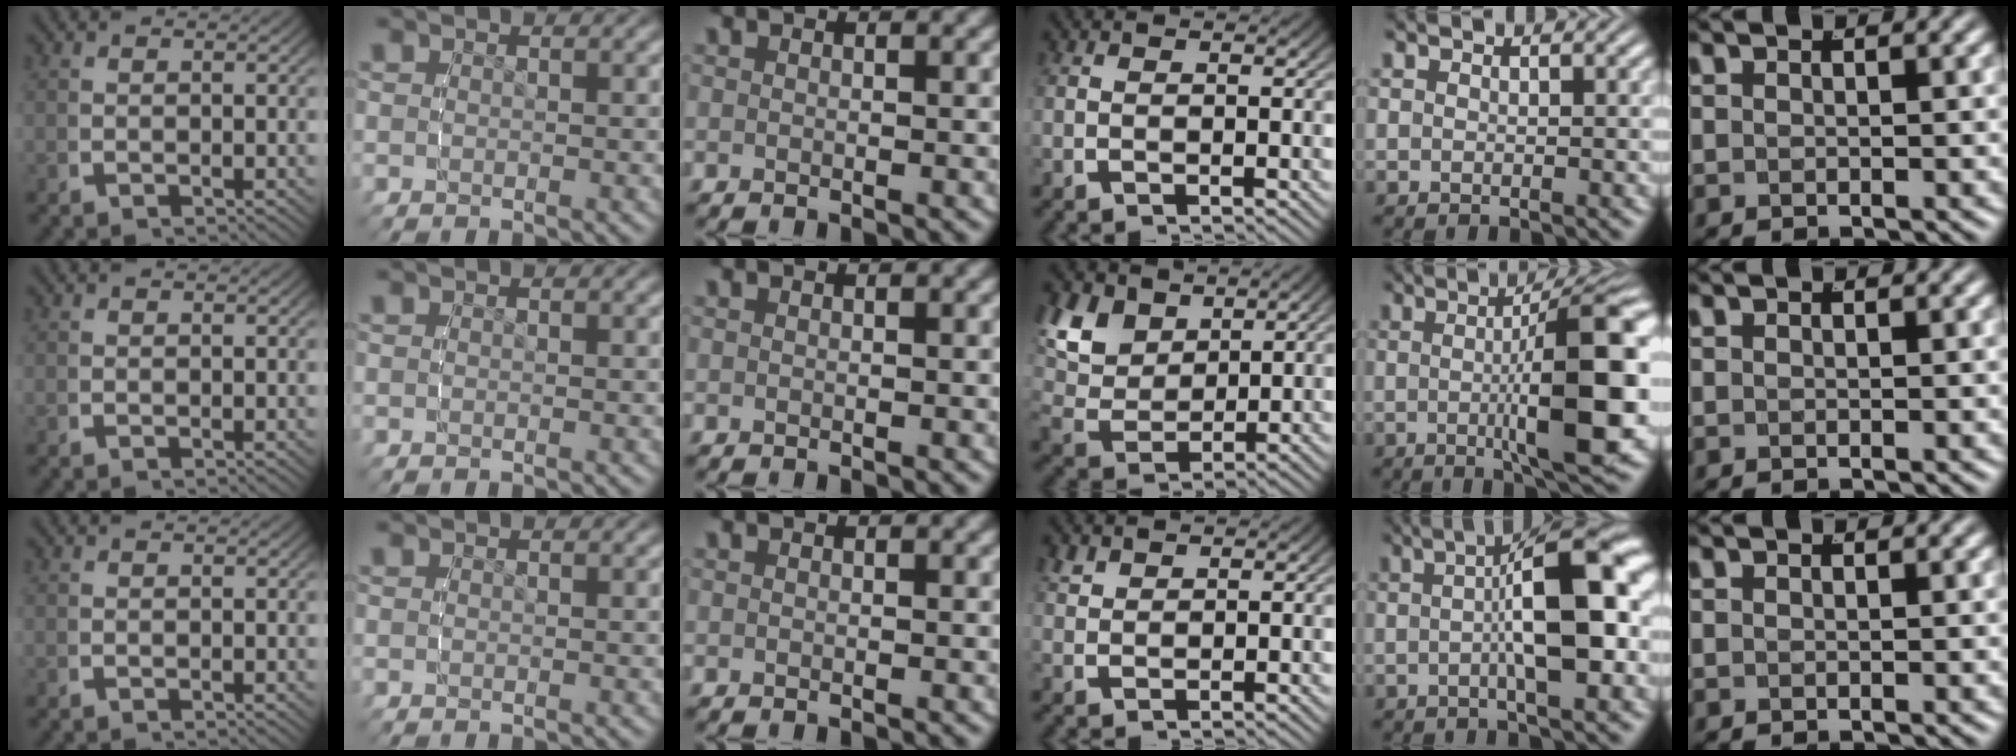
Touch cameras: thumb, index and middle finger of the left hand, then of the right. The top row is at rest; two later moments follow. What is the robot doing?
{"motion": "lift_and_place", "object": "markers"}